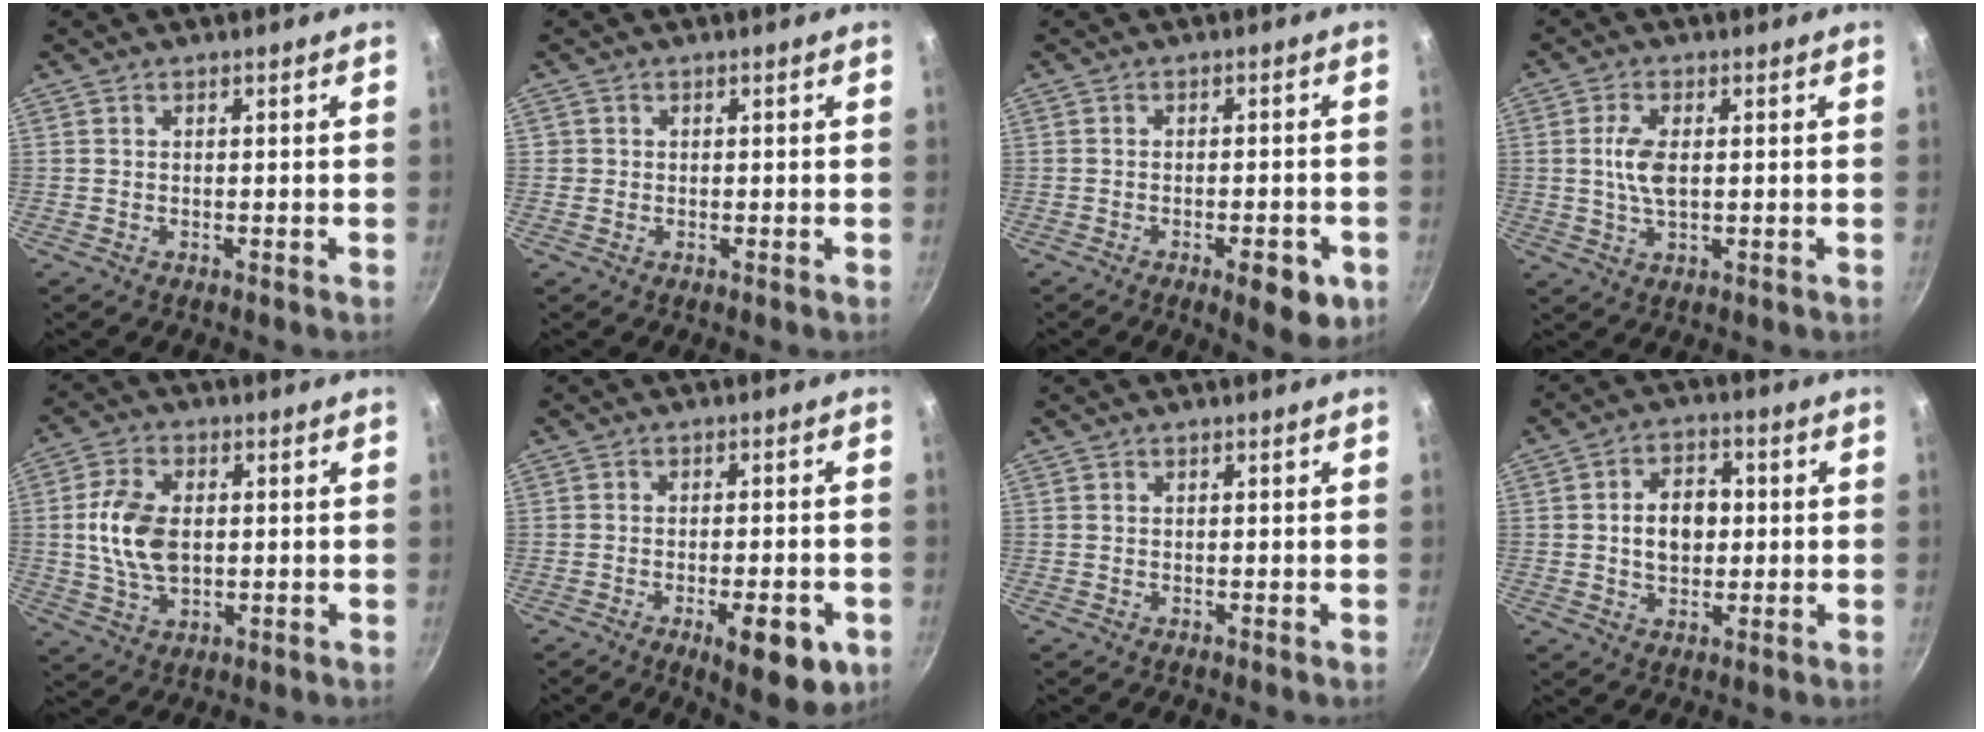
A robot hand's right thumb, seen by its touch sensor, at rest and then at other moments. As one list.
[{"total": 0.8, "force": [0.0, 0.8, 0.0], "torque": [0.004, 0.004, 0.000]}, {"total": 7.1, "force": [-3.2, 2.4, 5.9], "torque": [-0.068, 0.004, -0.038]}, {"total": 5.6, "force": [0.5, 2.7, 4.9], "torque": [-0.106, -0.001, 0.010]}, {"total": 10.7, "force": [0.5, 6.6, 8.4], "torque": [-0.163, 0.002, 0.016]}, {"total": 10.2, "force": [-4.3, 3.4, 8.6], "torque": [-0.109, 0.004, -0.054]}, {"total": 0.0}, {"total": 8.5, "force": [0.4, 5.9, 6.1], "torque": [-0.074, 0.012, 0.005]}]